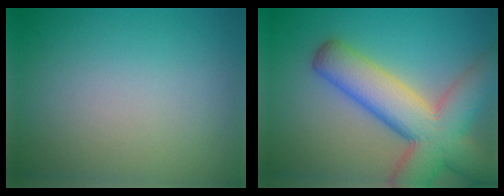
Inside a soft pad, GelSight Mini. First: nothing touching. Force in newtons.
{"total": 10.4, "press": 10.3, "slide": 0.7}